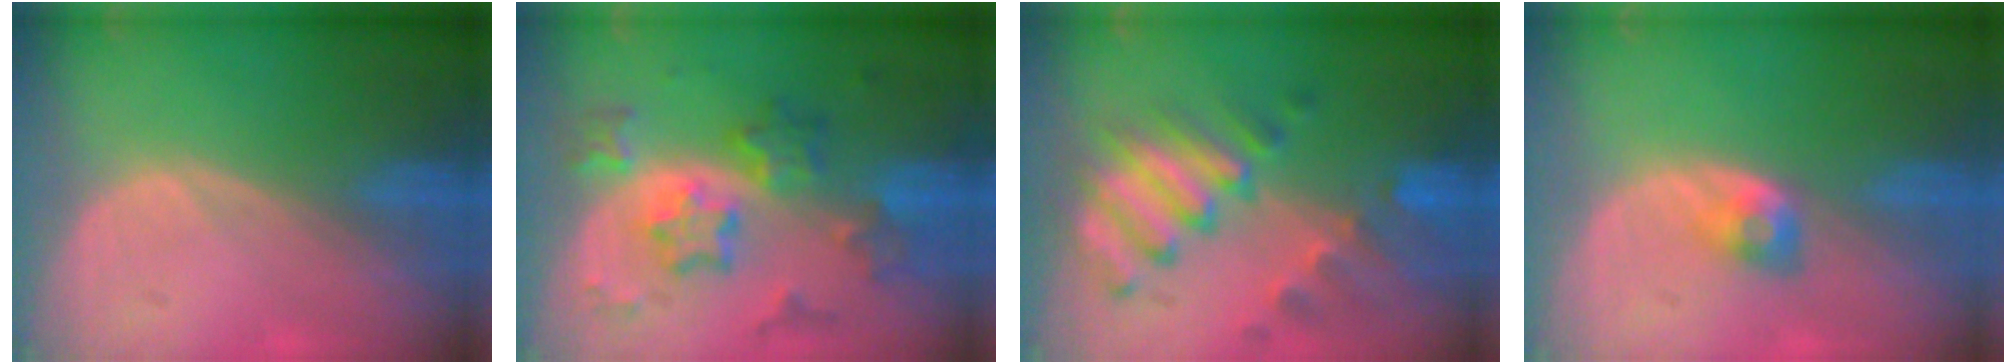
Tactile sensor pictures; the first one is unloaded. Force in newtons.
{"total": 8.7, "press": 8.7, "slide": 0.6}
{"total": 10.1, "press": 8.9, "slide": 4.8}
{"total": 2.8, "press": 2.4, "slide": 1.4}